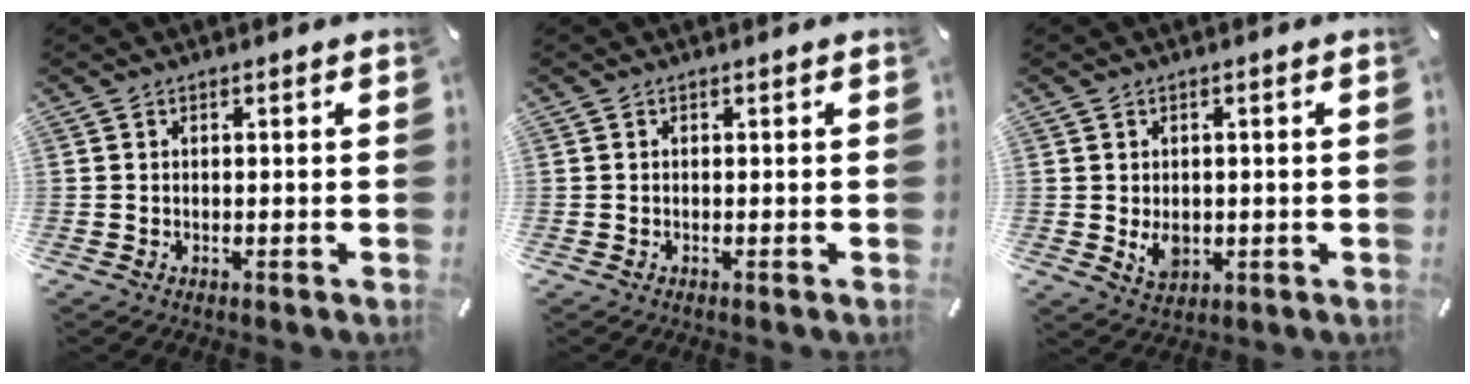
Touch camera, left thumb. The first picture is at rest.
{"total": 0.0}
{"total": 4.6, "force": [-0.6, 3.4, 3.0], "torque": [-0.049, -0.006, -0.013]}